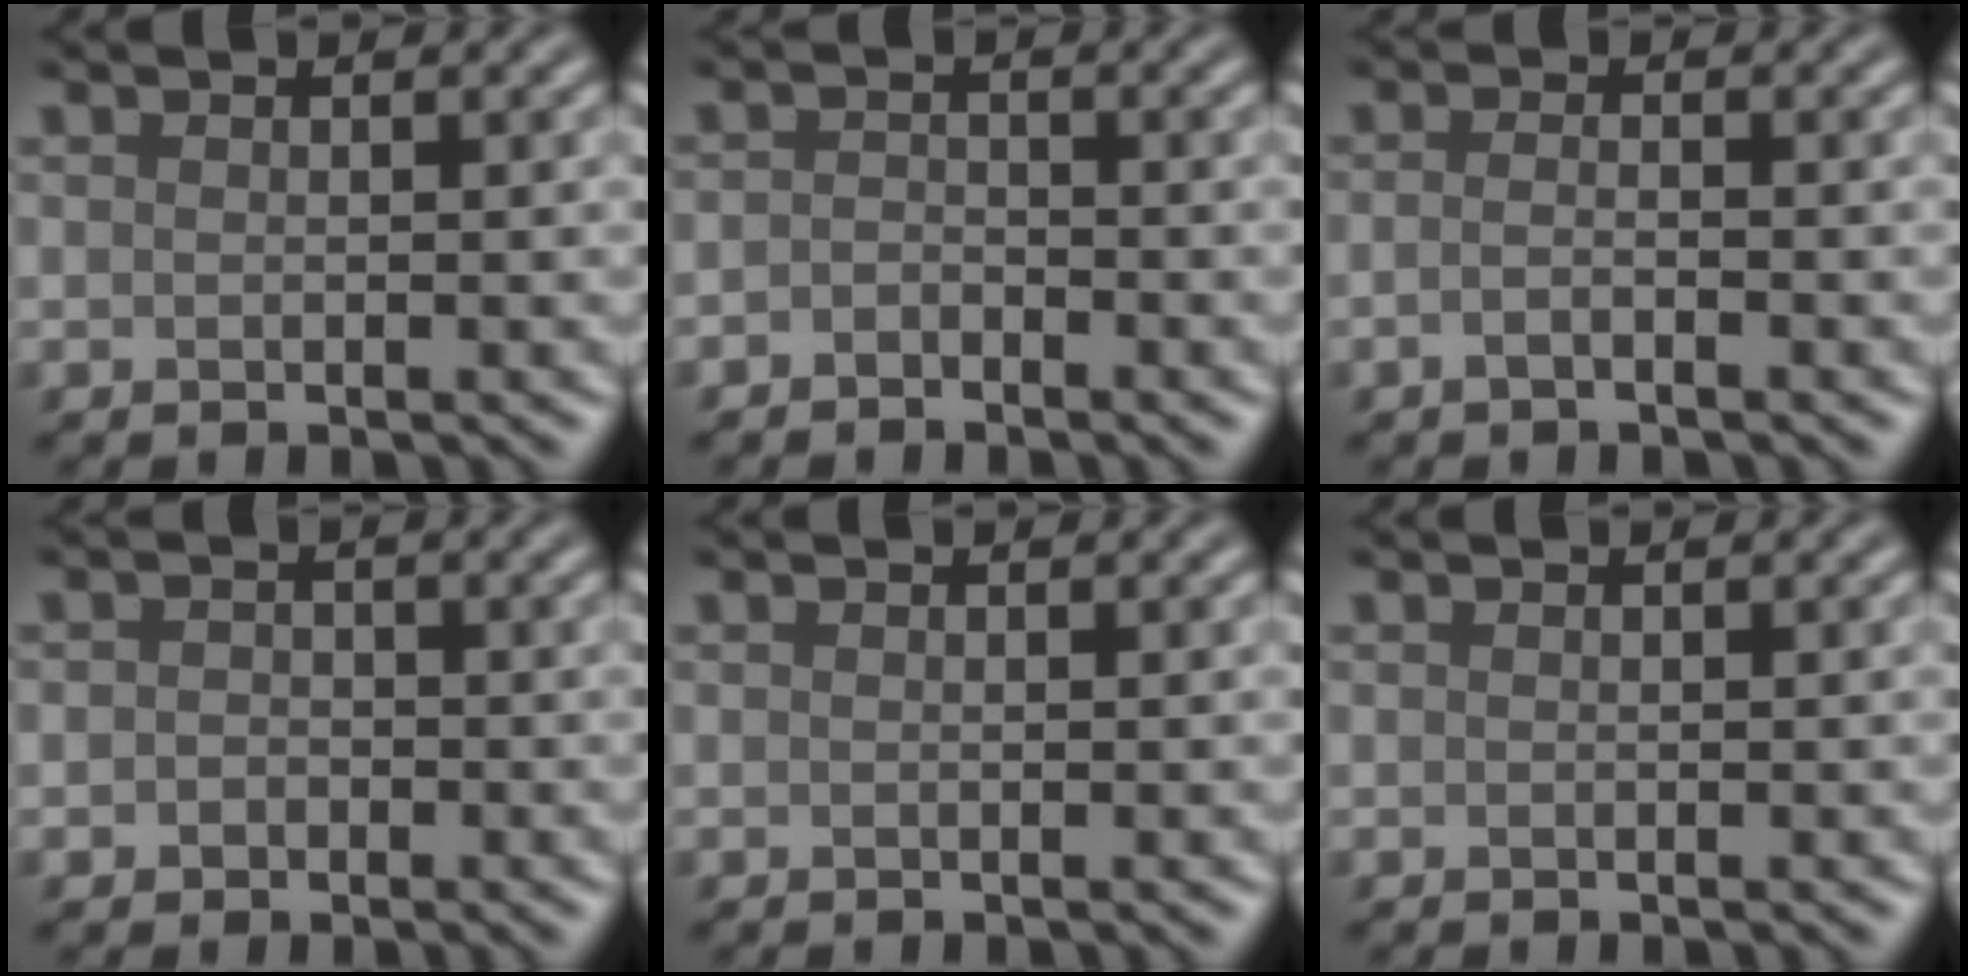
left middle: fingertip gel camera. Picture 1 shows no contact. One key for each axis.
{"total": 1.2, "fx": -0.9, "fy": 0.7, "fz": 0.3, "tx": -0.003, "ty": 0.004, "tz": -0.021}
{"total": 1.3, "fx": -0.7, "fy": 0.4, "fz": 1.0, "tx": -0.019, "ty": 0.000, "tz": -0.018}
{"total": 1.3, "fx": -0.4, "fy": 1.2, "fz": 0.4, "tx": 0.001, "ty": -0.002, "tz": -0.012}
{"total": 0.0}
{"total": 0.0}